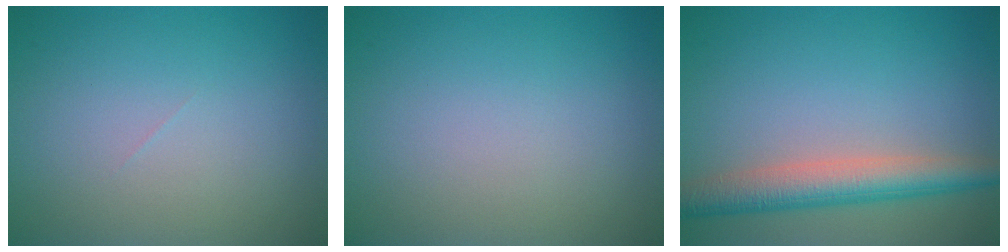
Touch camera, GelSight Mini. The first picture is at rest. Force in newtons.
{"total": 0.0}
{"total": 5.1, "press": 5.1, "slide": 0.3}